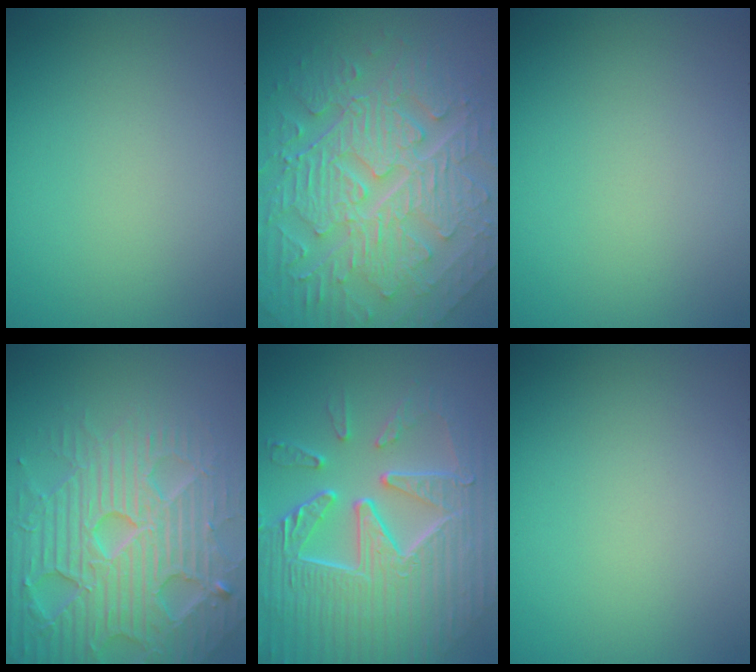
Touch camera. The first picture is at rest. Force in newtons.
{"total": 9.9, "press": 6.7, "slide": 7.3}
{"total": 0.0}
{"total": 7.5, "press": 7.4, "slide": 1.4}
{"total": 9.8, "press": 6.6, "slide": 7.2}
{"total": 0.0}